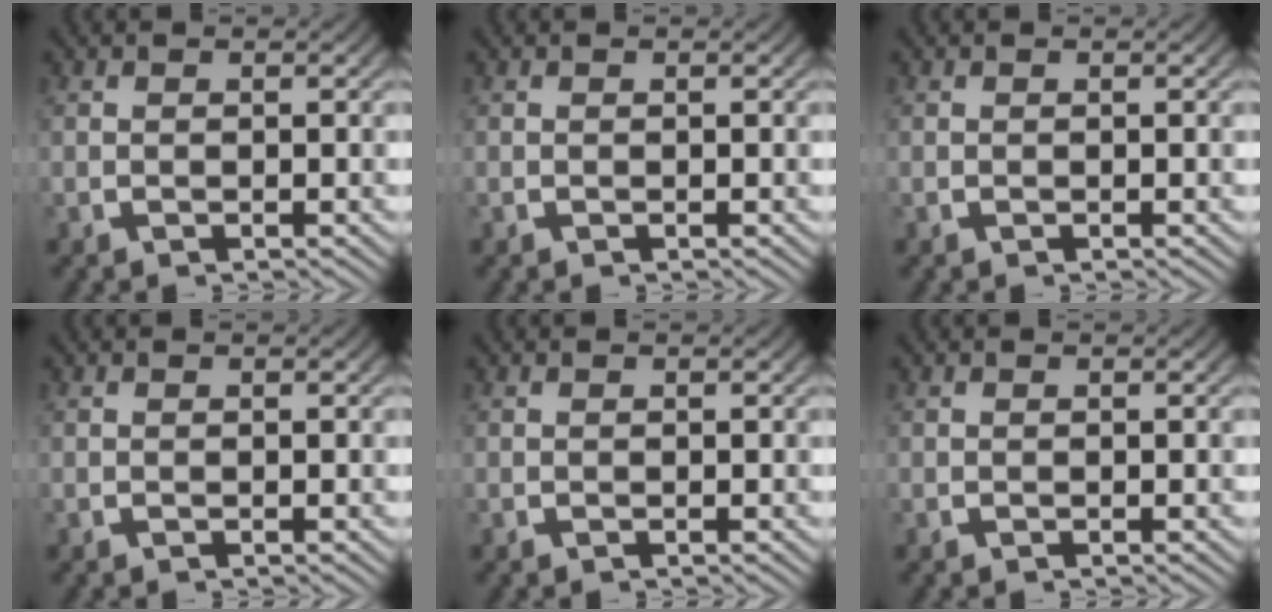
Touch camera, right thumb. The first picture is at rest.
{"total": 0.0}
{"total": 0.0}
{"total": 0.0}
{"total": 0.0}
{"total": 0.0}